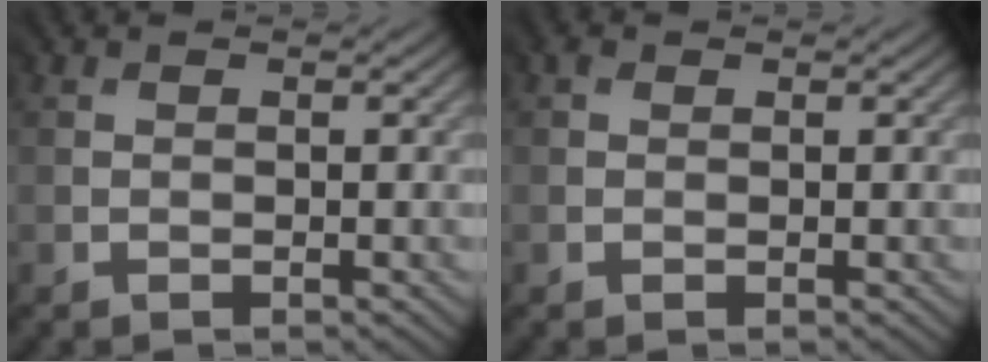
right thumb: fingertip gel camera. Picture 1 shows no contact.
{"total": 1.0, "force": [0.5, 0.8, 0.3], "torque": [-0.004, -0.002, 0.004]}